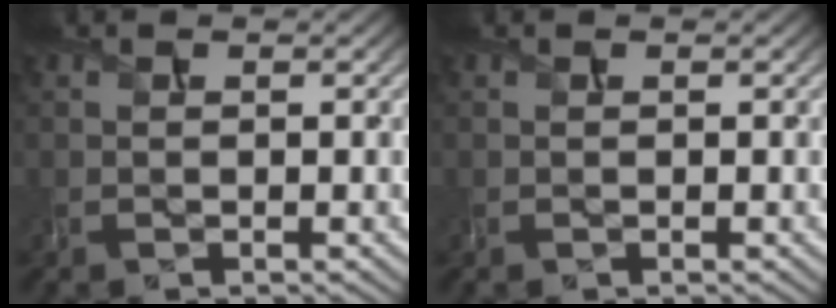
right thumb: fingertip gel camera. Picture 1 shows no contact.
{"total": 0.0}